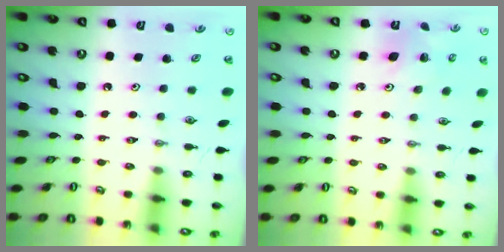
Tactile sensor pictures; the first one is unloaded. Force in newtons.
{"total": 5.9, "press": 5.9, "slide": 0.3}